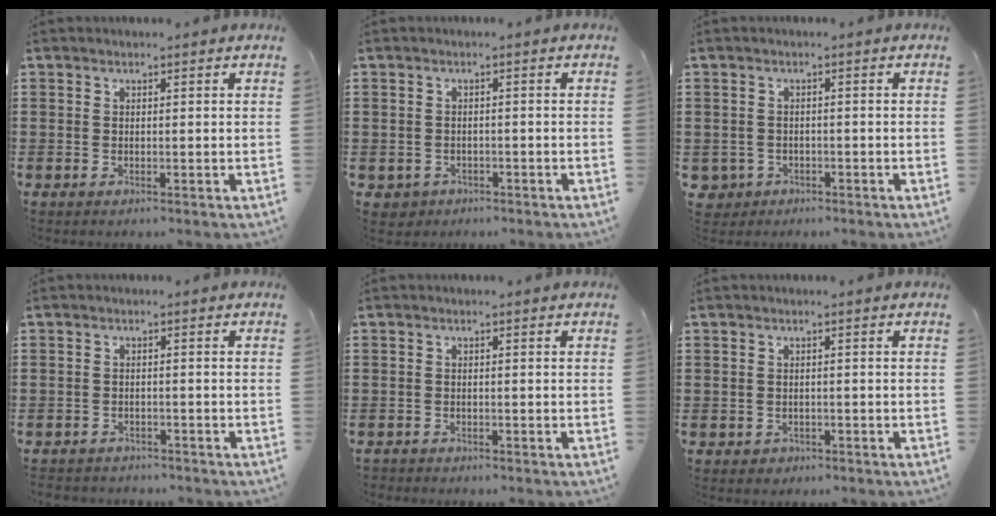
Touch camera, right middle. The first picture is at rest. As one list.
[{"total": 1.2, "force": [-0.8, 0.8, -0.1], "torque": [-0.004, 0.002, -0.021]}, {"total": 1.6, "force": [-1.0, 1.3, 0.1], "torque": [-0.009, 0.000, -0.025]}, {"total": 1.8, "force": [-1.8, 0.4, -0.2], "torque": [-0.004, 0.000, -0.041]}, {"total": 1.0, "force": [-1.0, 0.2, -0.1], "torque": [-0.001, 0.002, -0.021]}, {"total": 0.8, "force": [-0.5, 0.6, 0.0], "torque": [-0.004, 0.002, -0.013]}]